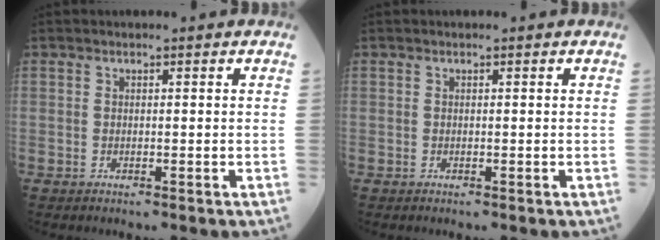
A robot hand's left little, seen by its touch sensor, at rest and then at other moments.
{"total": 0.0}